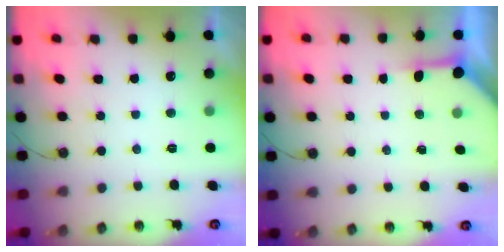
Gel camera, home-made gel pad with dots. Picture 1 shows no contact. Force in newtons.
{"total": 3.9, "press": 3.8, "slide": 0.5}